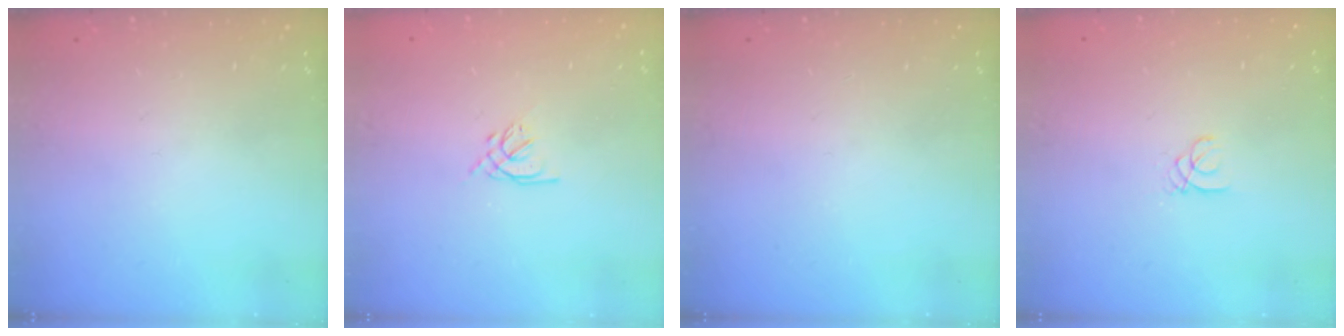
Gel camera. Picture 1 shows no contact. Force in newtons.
{"total": 1.6, "press": 1.5, "slide": 0.6}
{"total": 0.0}
{"total": 1.4, "press": 1.4, "slide": 0.1}